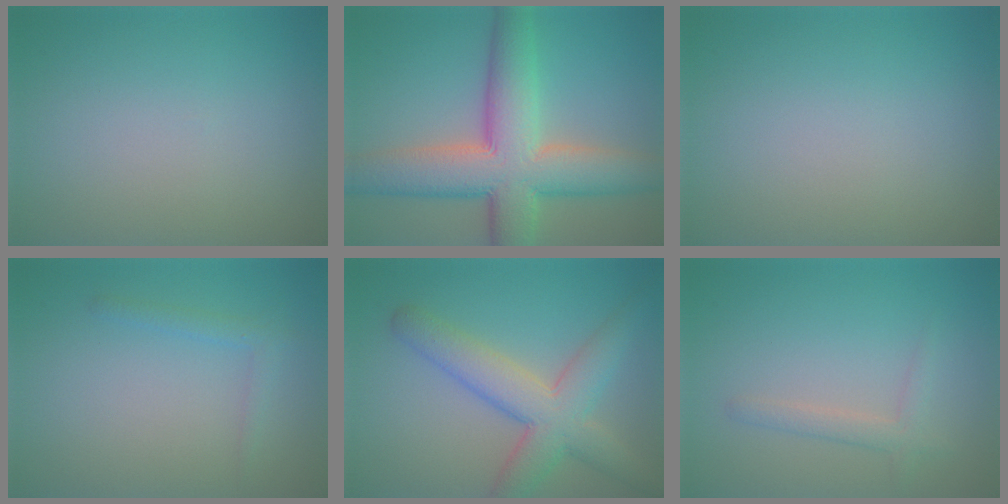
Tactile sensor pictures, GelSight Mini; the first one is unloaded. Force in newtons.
{"total": 10.4, "press": 10.4, "slide": 0.6}
{"total": 0.0}
{"total": 1.3, "press": 1.3, "slide": 0.1}
{"total": 6.4, "press": 6.4, "slide": 0.5}
{"total": 1.8, "press": 1.7, "slide": 0.1}